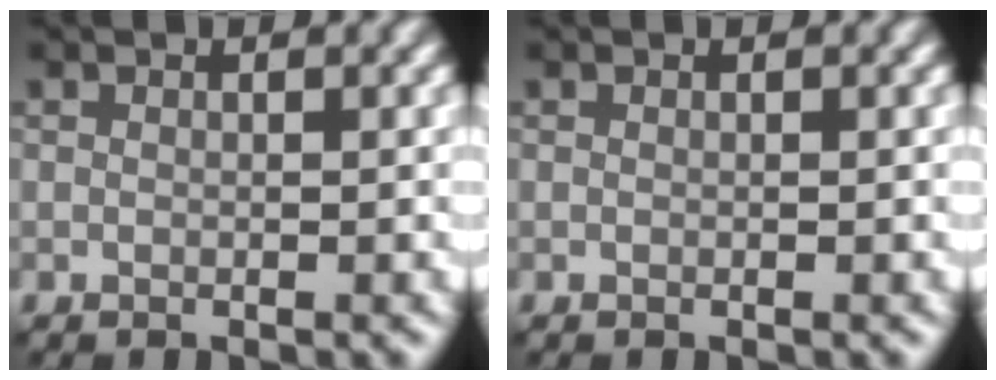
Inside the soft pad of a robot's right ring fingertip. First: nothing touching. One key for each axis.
{"total": 0.0}